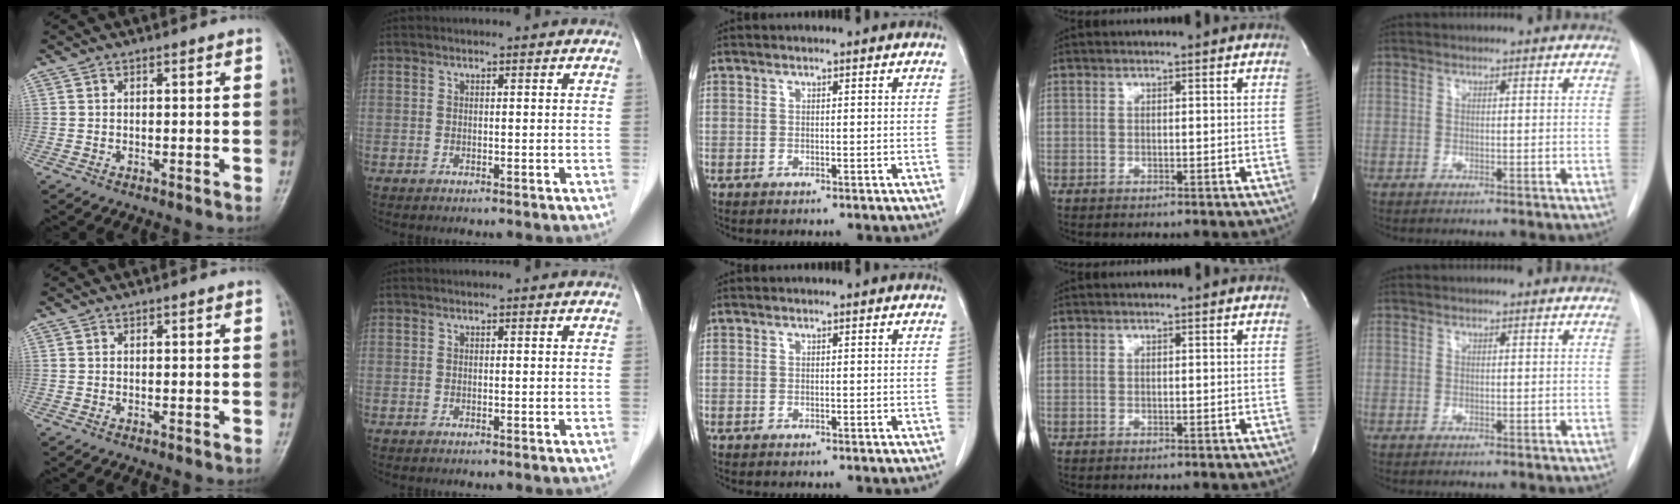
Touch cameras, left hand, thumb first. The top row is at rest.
{}